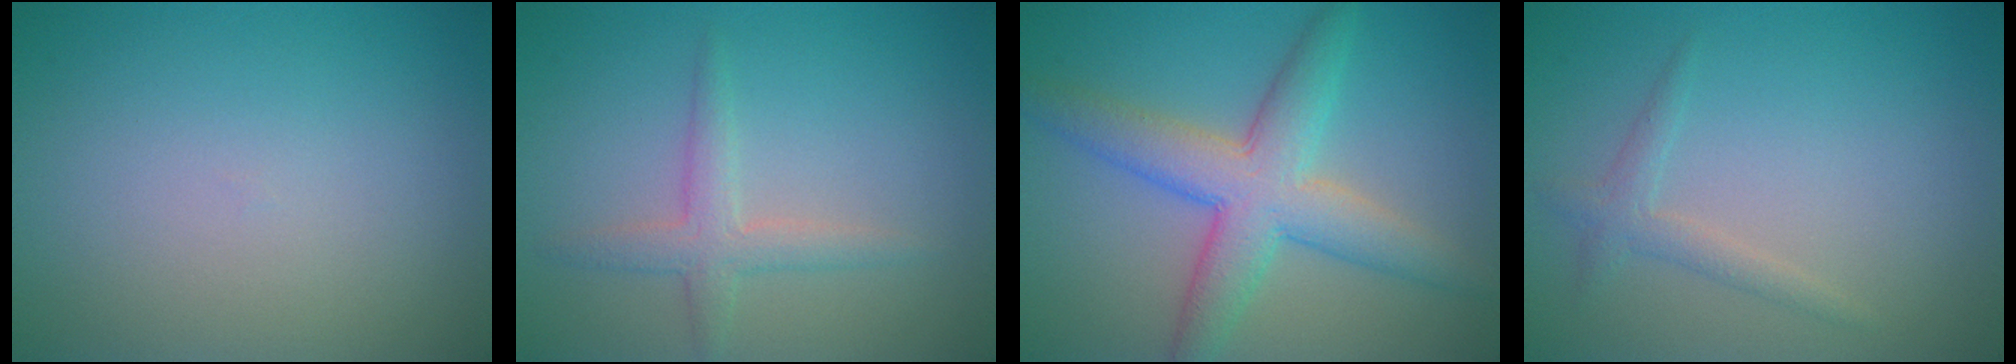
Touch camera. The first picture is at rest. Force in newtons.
{"total": 2.3, "press": 2.3, "slide": 0.0}
{"total": 6.4, "press": 6.3, "slide": 0.0}
{"total": 1.6, "press": 1.6, "slide": 0.1}